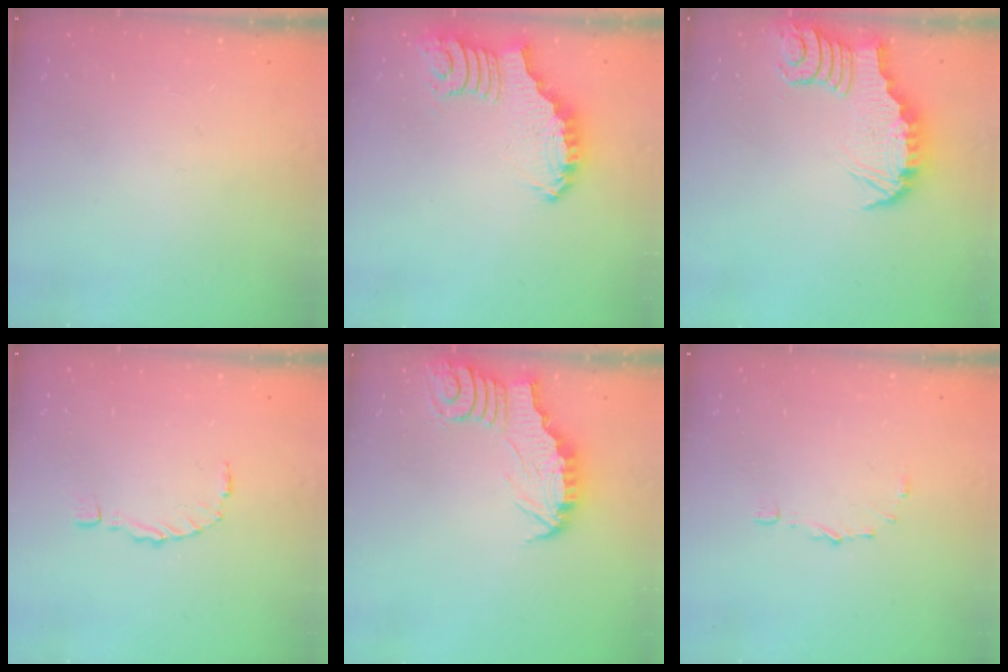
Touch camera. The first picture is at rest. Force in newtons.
{"total": 3.3, "press": 3.3, "slide": 0.8}
{"total": 3.4, "press": 3.4, "slide": 0.2}
{"total": 1.5, "press": 1.4, "slide": 0.3}
{"total": 3.3, "press": 3.3, "slide": 0.3}
{"total": 4.6, "press": 4.5, "slide": 0.6}